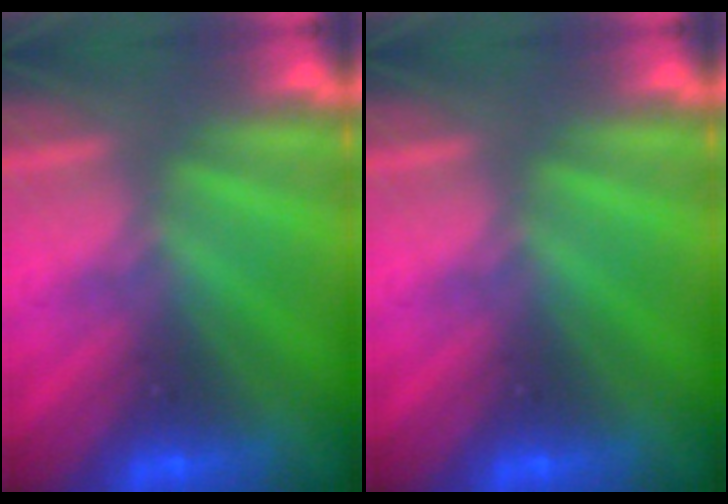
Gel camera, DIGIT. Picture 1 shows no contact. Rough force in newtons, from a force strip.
{"total": 0.0}